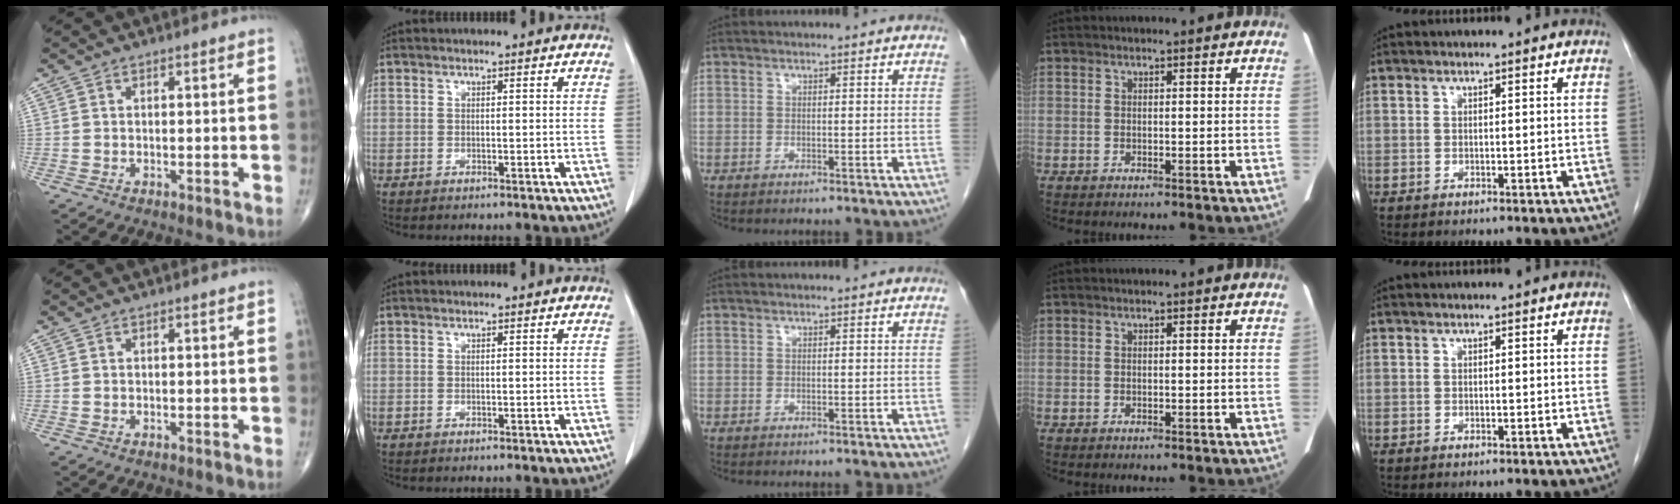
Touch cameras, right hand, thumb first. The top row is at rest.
{}